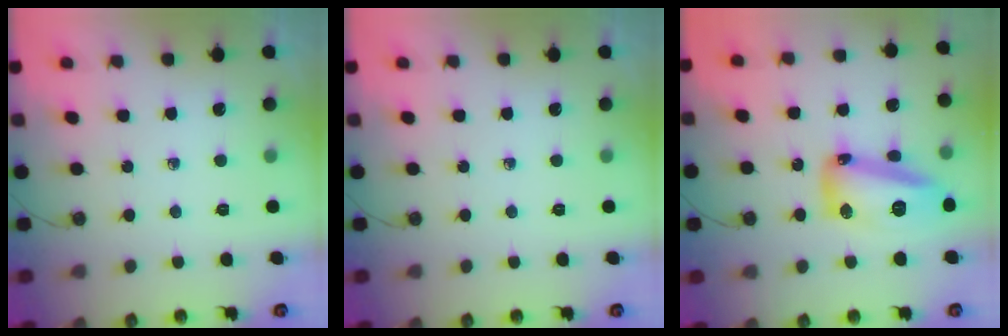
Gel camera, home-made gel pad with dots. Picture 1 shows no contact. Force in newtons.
{"total": 0.0}
{"total": 23.5, "press": 20.6, "slide": 11.3}